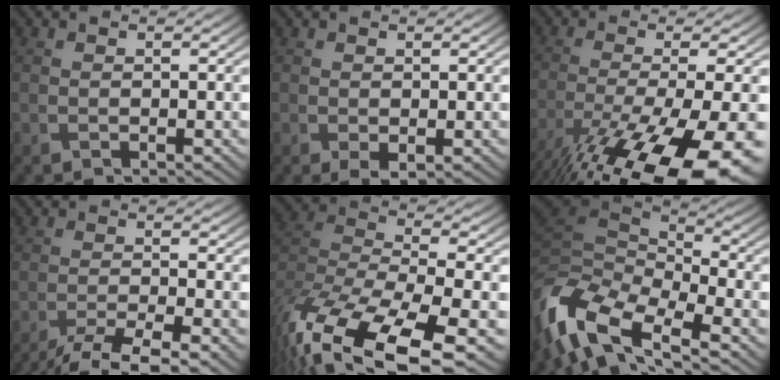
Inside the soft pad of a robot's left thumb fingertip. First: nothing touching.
{"total": 1.3, "force": [-0.3, 0.6, 1.1], "torque": [-0.021, -0.008, -0.002]}
{"total": 16.5, "force": [-10.5, 3.8, 12.1], "torque": [-0.230, -0.032, -0.161]}
{"total": 7.1, "force": [-5.4, 1.1, 4.4], "torque": [-0.070, 0.000, -0.093]}
{"total": 16.9, "force": [-11.7, 5.9, 10.8], "torque": [-0.262, -0.049, -0.168]}
{"total": 13.0, "force": [-7.1, 6.2, 8.9], "torque": [-0.224, -0.020, -0.125]}